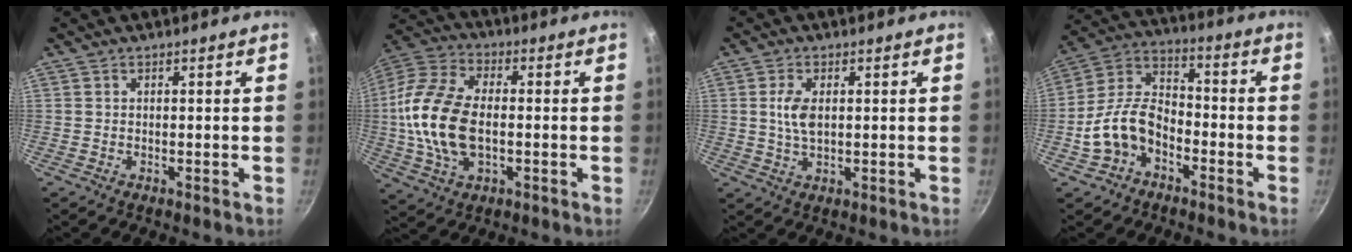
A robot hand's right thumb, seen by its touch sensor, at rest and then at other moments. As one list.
[{"total": 17.1, "force": [-1.0, 10.1, 13.7], "torque": [-0.269, 0.023, -0.032]}, {"total": 4.8, "force": [0.7, 2.6, 4.0], "torque": [-0.078, -0.001, 0.014]}, {"total": 12.2, "force": [-4.8, 8.1, 7.7], "torque": [-0.123, 0.055, -0.103]}]